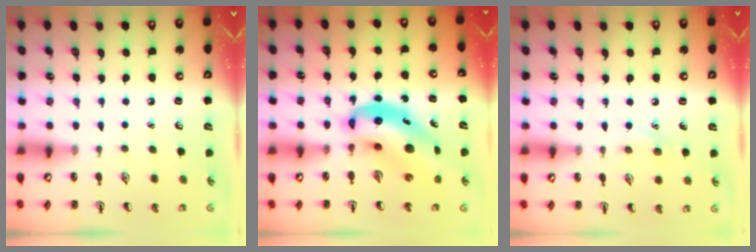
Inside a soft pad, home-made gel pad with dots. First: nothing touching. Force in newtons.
{"total": 10.5, "press": 10.1, "slide": 3.0}
{"total": 5.3, "press": 5.1, "slide": 1.4}